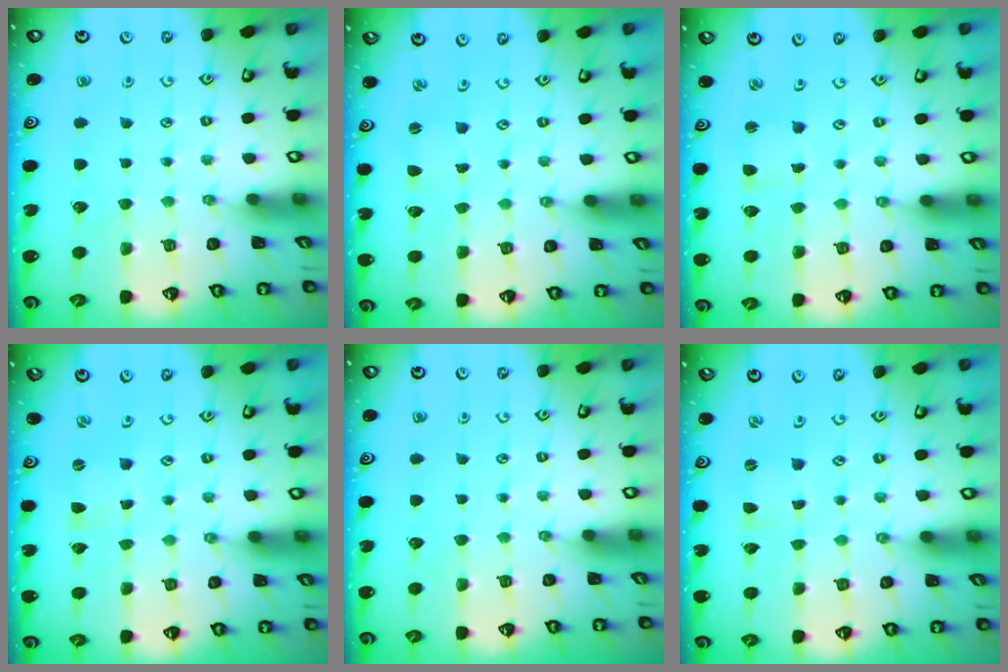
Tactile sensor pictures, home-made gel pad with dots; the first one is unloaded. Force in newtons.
{"total": 0.7, "press": 0.7, "slide": 0.1}
{"total": 2.3, "press": 2.3, "slide": 0.4}
{"total": 0.0}
{"total": 0.0}
{"total": 0.0}